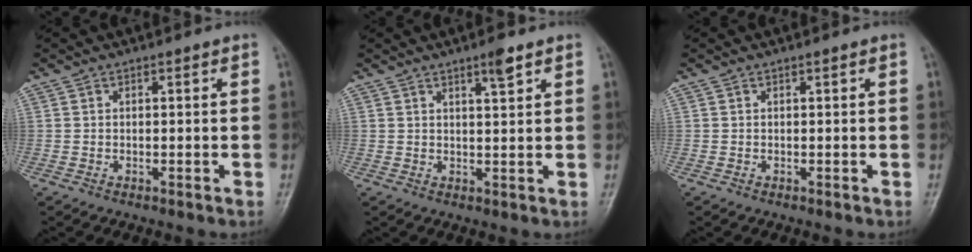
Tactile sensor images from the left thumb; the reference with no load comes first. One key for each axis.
{"total": 3.2, "fx": 2.1, "fy": 0.5, "fz": 2.3, "tx": -0.032, "ty": -0.013, "tz": 0.034}
{"total": 0.0}